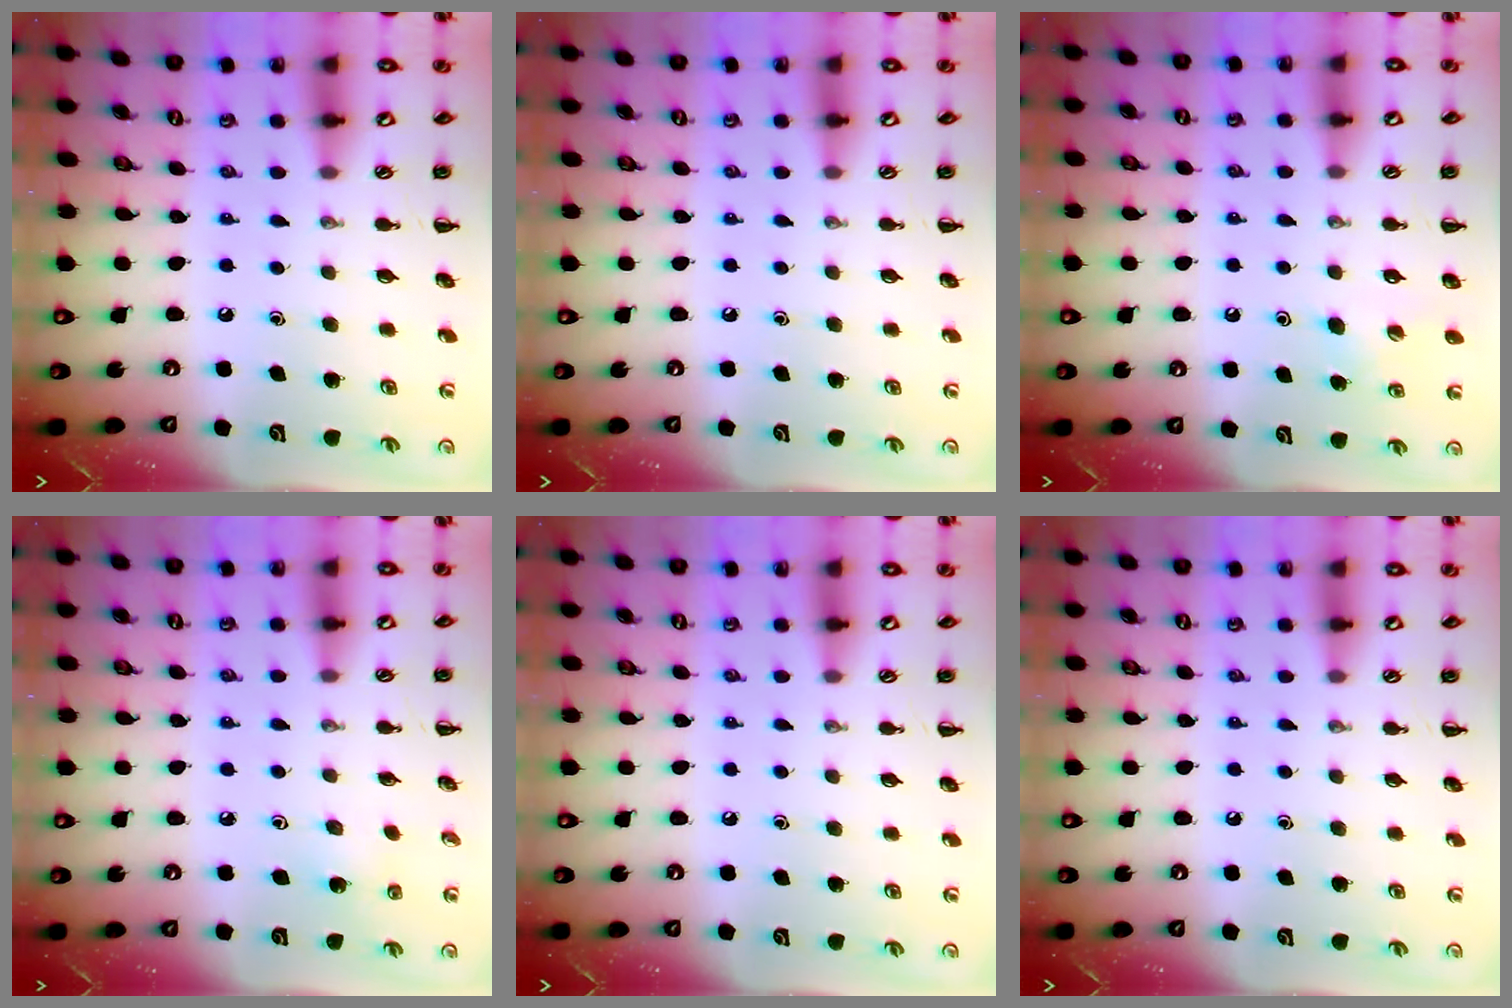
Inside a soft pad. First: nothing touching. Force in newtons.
{"total": 0.0}
{"total": 4.4, "press": 4.2, "slide": 1.4}
{"total": 1.9, "press": 1.9, "slide": 0.4}
{"total": 0.0}
{"total": 0.0}